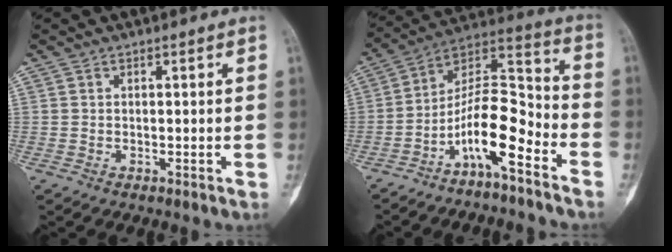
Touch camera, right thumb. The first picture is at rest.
{"total": 13.0, "force": [-7.0, 4.2, 10.1], "torque": [-0.180, 0.096, -0.126]}